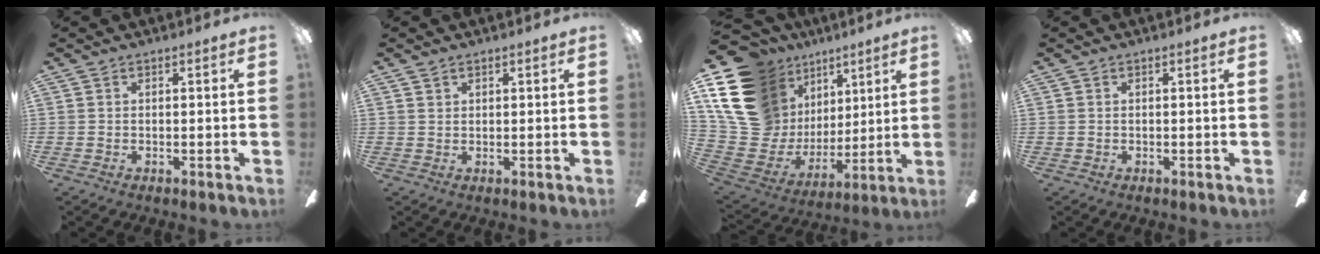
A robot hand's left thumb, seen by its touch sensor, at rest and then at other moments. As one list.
[{"total": 1.6, "force": [1.1, 1.2, 0.2], "torque": [0.004, 0.000, 0.018]}, {"total": 21.5, "force": [11.0, 15.7, 9.8], "torque": [-0.225, -0.082, 0.230]}, {"total": 0.6, "force": [0.1, 0.6, 0.0], "torque": [0.001, 0.005, 0.000]}]